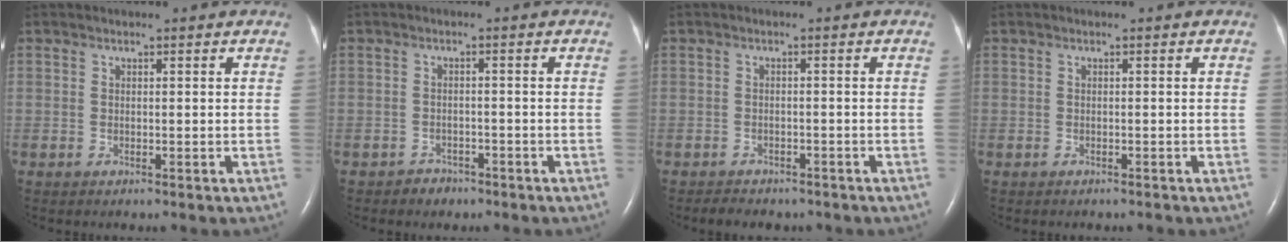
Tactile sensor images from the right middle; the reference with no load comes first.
{"total": 2.1, "force": [-1.6, 1.3, 0.0], "torque": [-0.008, 0.005, -0.024]}
{"total": 4.9, "force": [-4.1, 2.1, 1.5], "torque": [-0.025, 0.000, -0.049]}
{"total": 0.7, "force": [-0.7, 0.2, 0.1], "torque": [-0.007, -0.002, -0.010]}